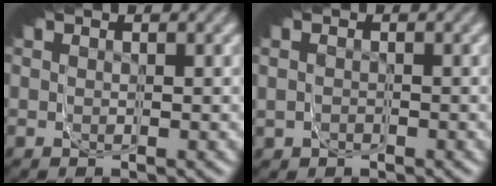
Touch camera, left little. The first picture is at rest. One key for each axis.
{"total": 2.4, "fx": -1.1, "fy": 1.9, "fz": 1.0, "tx": -0.018, "ty": -0.013, "tz": -0.013}